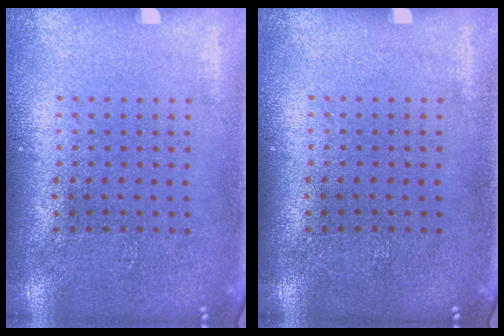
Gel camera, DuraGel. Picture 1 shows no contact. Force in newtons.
{"total": 0.0}